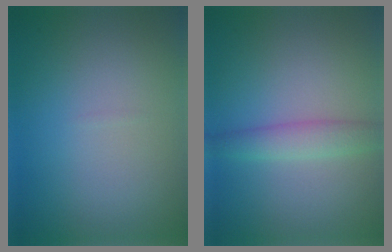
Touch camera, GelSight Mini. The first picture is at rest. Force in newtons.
{"total": 2.8, "press": 2.8, "slide": 0.1}